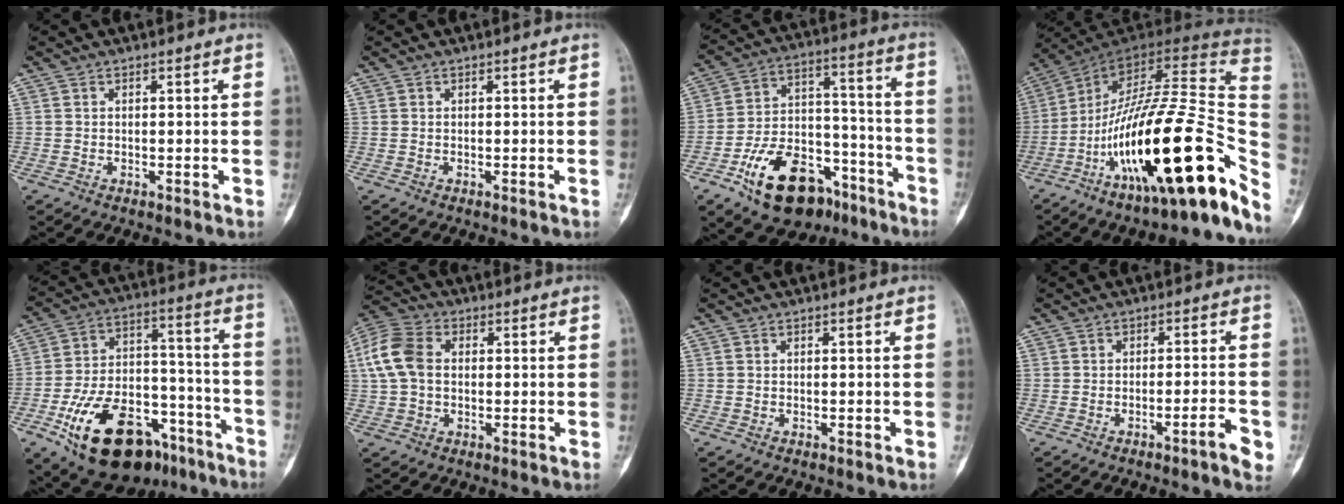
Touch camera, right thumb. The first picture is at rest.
{"total": 0.0}
{"total": 20.4, "force": [-11.8, 11.6, 11.8], "torque": [-0.173, 0.088, -0.186]}
{"total": 34.4, "force": [-13.2, 9.4, 30.4], "torque": [-0.401, 0.067, -0.210]}
{"total": 25.7, "force": [-14.2, 13.9, 16.4], "torque": [-0.275, 0.077, -0.225]}
{"total": 10.0, "force": [1.1, 7.2, 6.9], "torque": [-0.147, 0.026, 0.015]}
{"total": 0.0}
{"total": 4.1, "force": [-2.1, 0.4, 3.5], "torque": [-0.052, 0.014, -0.031]}